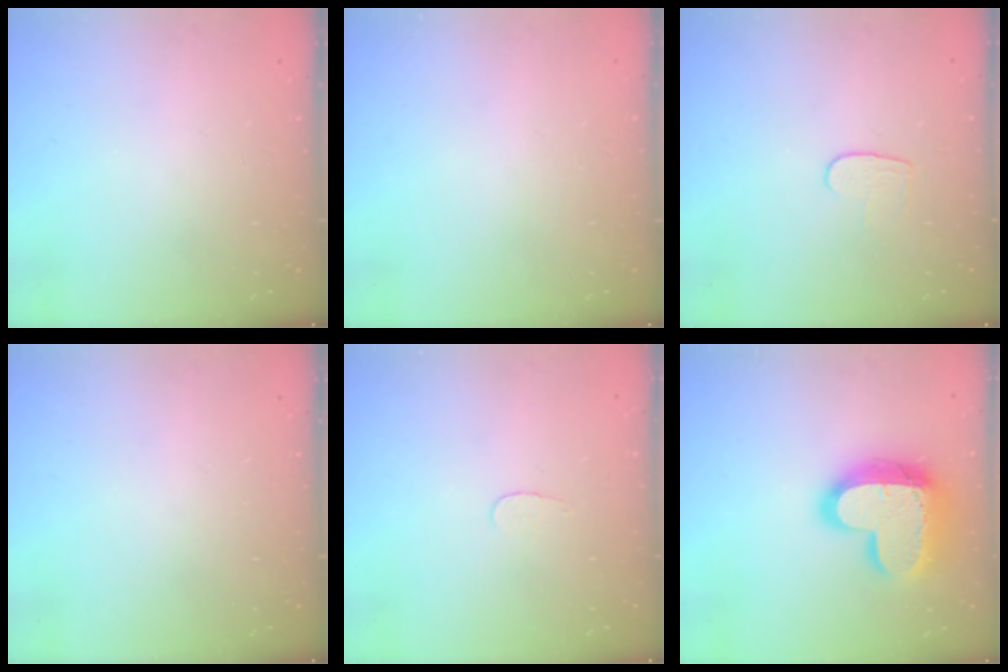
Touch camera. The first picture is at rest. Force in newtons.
{"total": 0.6, "press": 0.6, "slide": 0.2}
{"total": 5.4, "press": 5.4, "slide": 0.3}
{"total": 0.0}
{"total": 2.8, "press": 2.8, "slide": 0.3}
{"total": 19.1, "press": 19.0, "slide": 1.5}